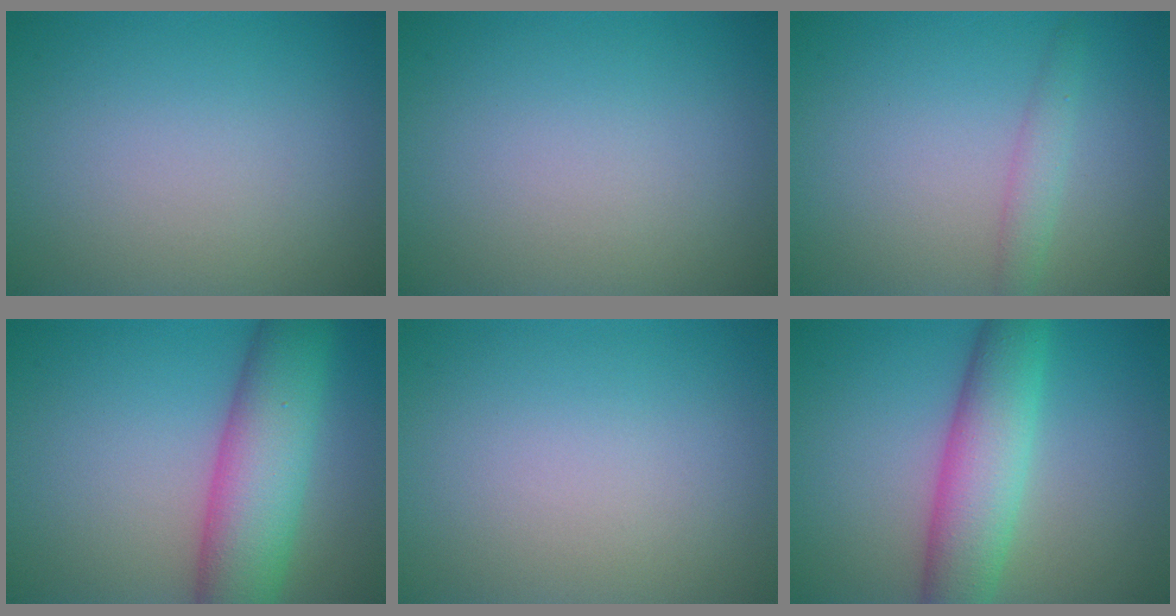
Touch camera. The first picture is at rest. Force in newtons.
{"total": 0.0}
{"total": 1.8, "press": 1.8, "slide": 0.0}
{"total": 8.7, "press": 8.7, "slide": 0.1}
{"total": 0.0}
{"total": 6.5, "press": 6.5, "slide": 0.1}